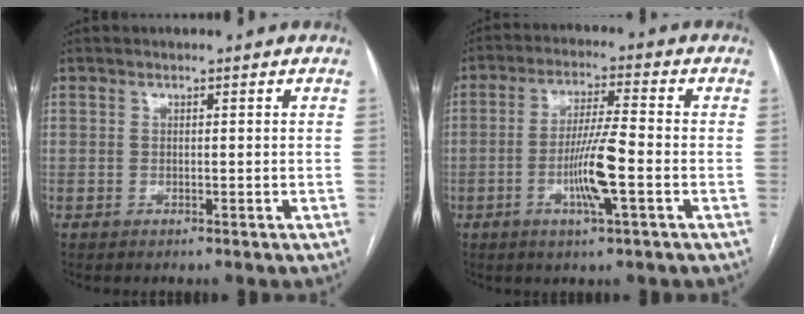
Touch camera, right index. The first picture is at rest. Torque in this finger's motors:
{"motor_torque": [0.44, 0.38, 0.22, 0.13]}